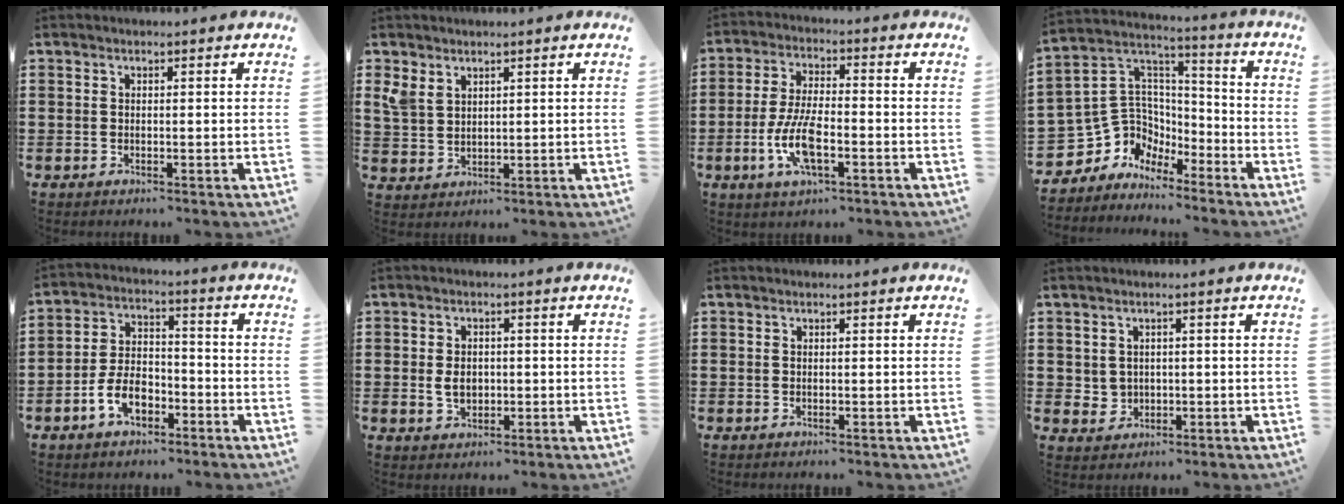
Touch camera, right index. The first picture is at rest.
{"total": 3.5, "force": [2.3, 2.3, 1.4], "torque": [-0.038, 0.009, 0.044]}
{"total": 8.7, "force": [-2.8, 3.1, 7.7], "torque": [-0.173, -0.013, -0.056]}
{"total": 7.2, "force": [-2.1, 6.8, 1.0], "torque": [-0.070, -0.013, -0.042]}
{"total": 6.7, "force": [-3.4, 3.7, 4.5], "torque": [-0.103, 0.005, -0.068]}
{"total": 3.0, "force": [-0.1, 2.1, 2.1], "torque": [-0.038, 0.001, -0.004]}
{"total": 0.0}
{"total": 2.0, "force": [0.8, 1.8, 0.3], "torque": [-0.014, 0.010, 0.013]}